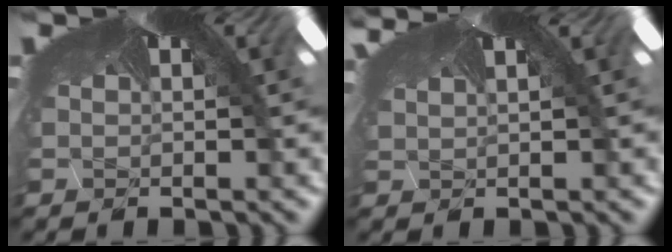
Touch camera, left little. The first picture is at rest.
{"total": 0.9, "force": [0.7, 0.1, 0.6], "torque": [-0.023, -0.001, 0.011]}